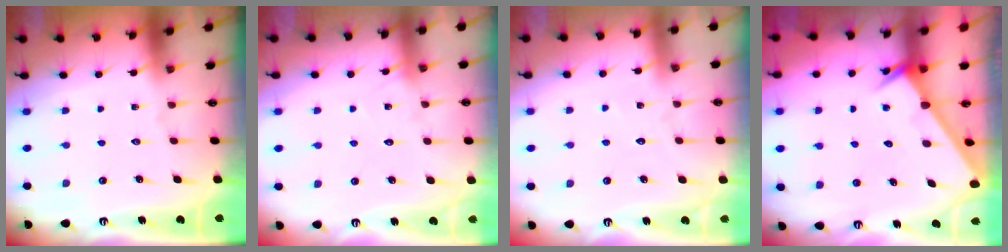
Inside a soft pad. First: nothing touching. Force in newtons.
{"total": 6.8, "press": 6.8, "slide": 0.6}
{"total": 3.8, "press": 3.8, "slide": 0.4}
{"total": 2.6, "press": 2.6, "slide": 0.0}